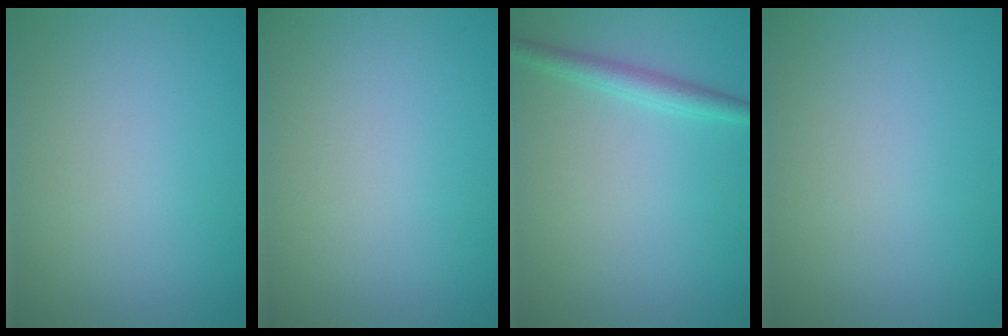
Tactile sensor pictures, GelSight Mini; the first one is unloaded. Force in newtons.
{"total": 0.0}
{"total": 1.9, "press": 1.9, "slide": 0.2}
{"total": 0.0}